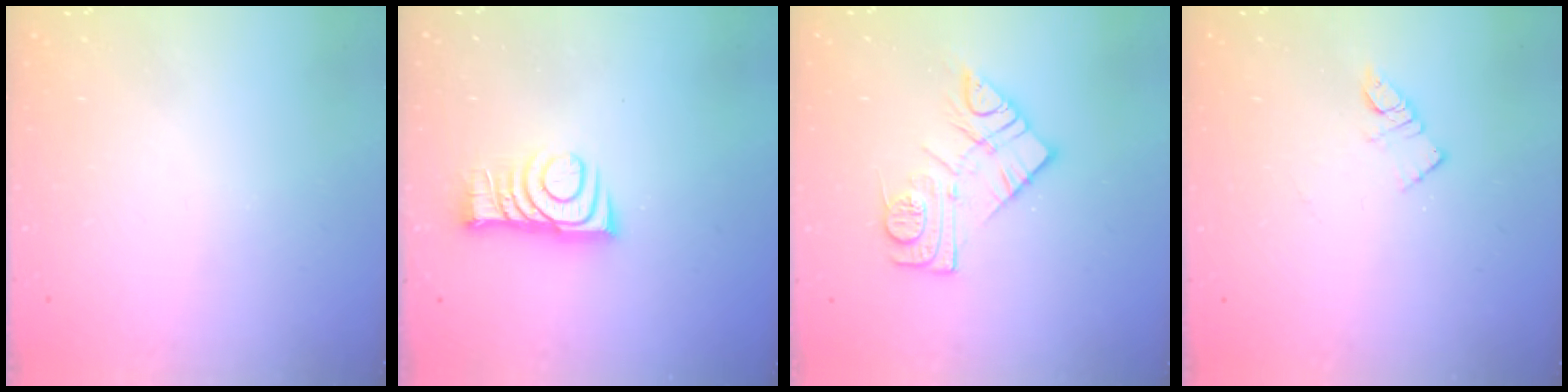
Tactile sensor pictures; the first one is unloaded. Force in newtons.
{"total": 8.8, "press": 8.8, "slide": 0.8}
{"total": 11.6, "press": 11.6, "slide": 0.6}
{"total": 4.9, "press": 4.9, "slide": 0.2}